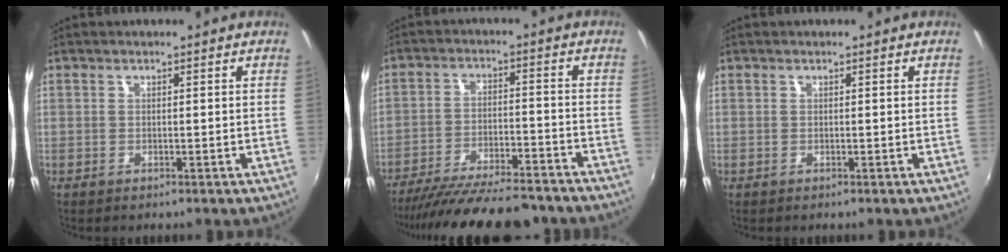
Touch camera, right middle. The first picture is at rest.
{"total": 19.6, "force": [-17.2, 3.7, 8.6], "torque": [-0.166, -0.035, -0.253]}
{"total": 0.0}